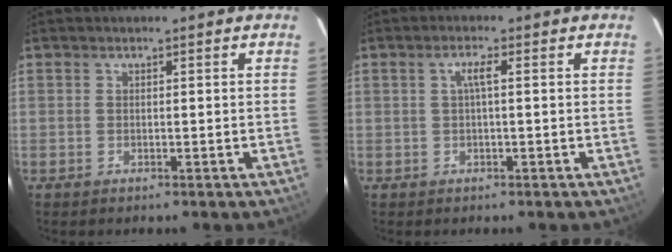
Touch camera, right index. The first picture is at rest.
{"total": 2.1, "force": [0.1, 0.0, 2.1], "torque": [-0.039, 0.005, 0.000]}